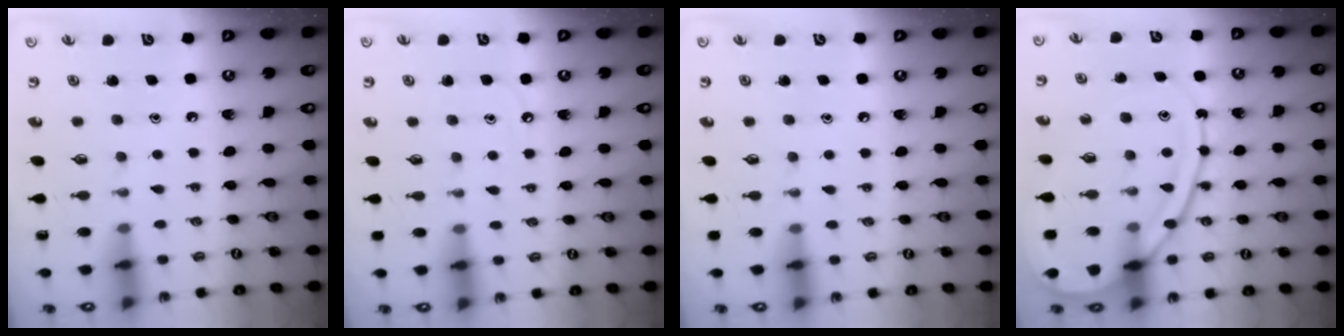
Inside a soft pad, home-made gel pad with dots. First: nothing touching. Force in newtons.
{"total": 4.8, "press": 4.8, "slide": 0.6}
{"total": 2.9, "press": 2.8, "slide": 0.4}
{"total": 13.9, "press": 13.8, "slide": 1.4}